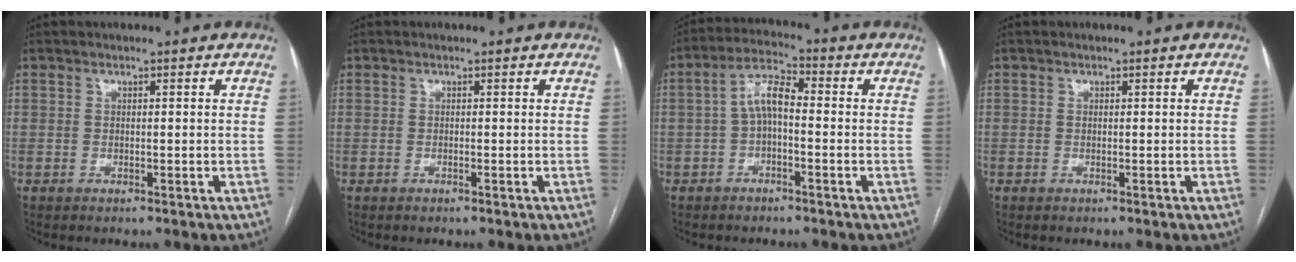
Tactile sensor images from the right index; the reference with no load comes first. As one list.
[{"total": 0.0}, {"total": 6.0, "force": [-0.3, 2.1, 5.6], "torque": [-0.108, 0.026, -0.010]}, {"total": 0.0}]